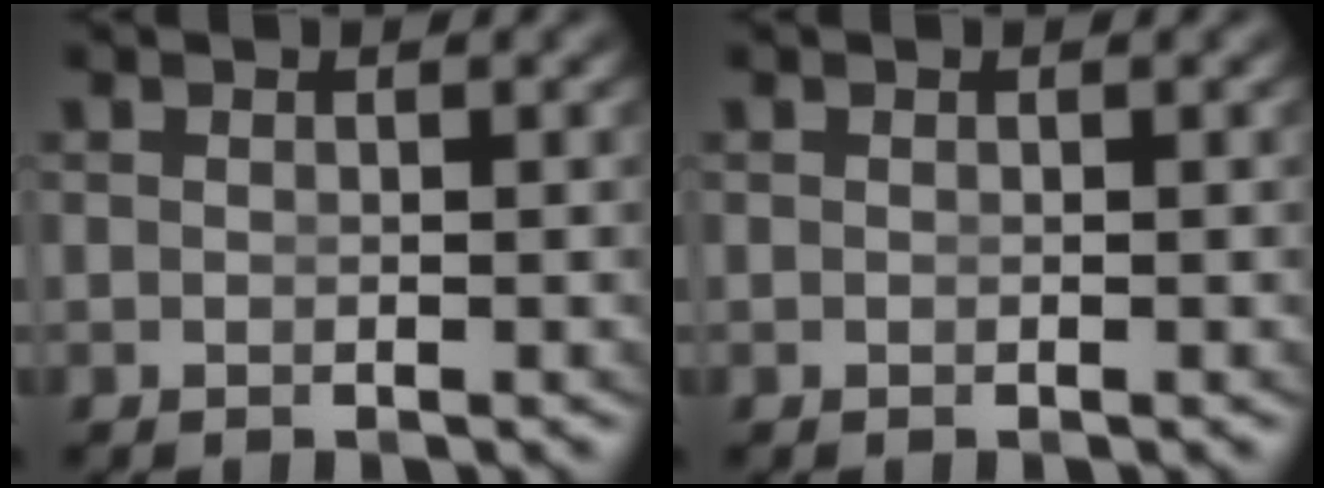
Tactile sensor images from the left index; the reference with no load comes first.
{"total": 0.0}